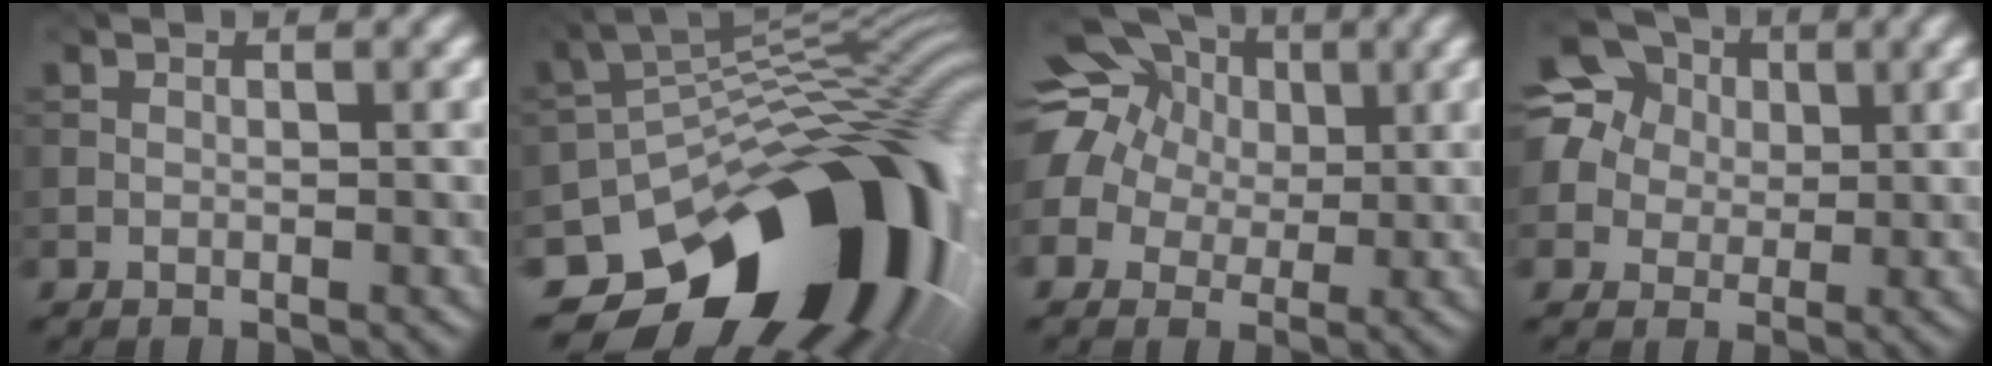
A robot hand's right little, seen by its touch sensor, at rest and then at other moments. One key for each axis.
{"total": 18.8, "fx": -10.5, "fy": 10.3, "fz": 11.8, "tx": -0.154, "ty": -0.017, "tz": -0.162}
{"total": 16.7, "fx": 5.5, "fy": 13.9, "fz": 7.3, "tx": -0.201, "ty": 0.048, "tz": 0.068}
{"total": 9.4, "fx": 3.0, "fy": 8.0, "fz": 4.0, "tx": -0.110, "ty": 0.035, "tz": 0.037}